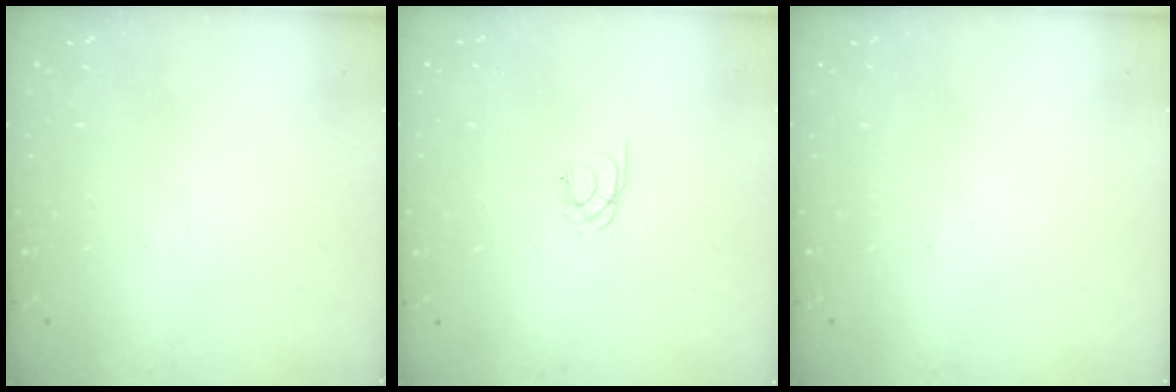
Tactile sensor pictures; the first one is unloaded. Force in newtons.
{"total": 1.9, "press": 1.9, "slide": 0.3}
{"total": 0.0}